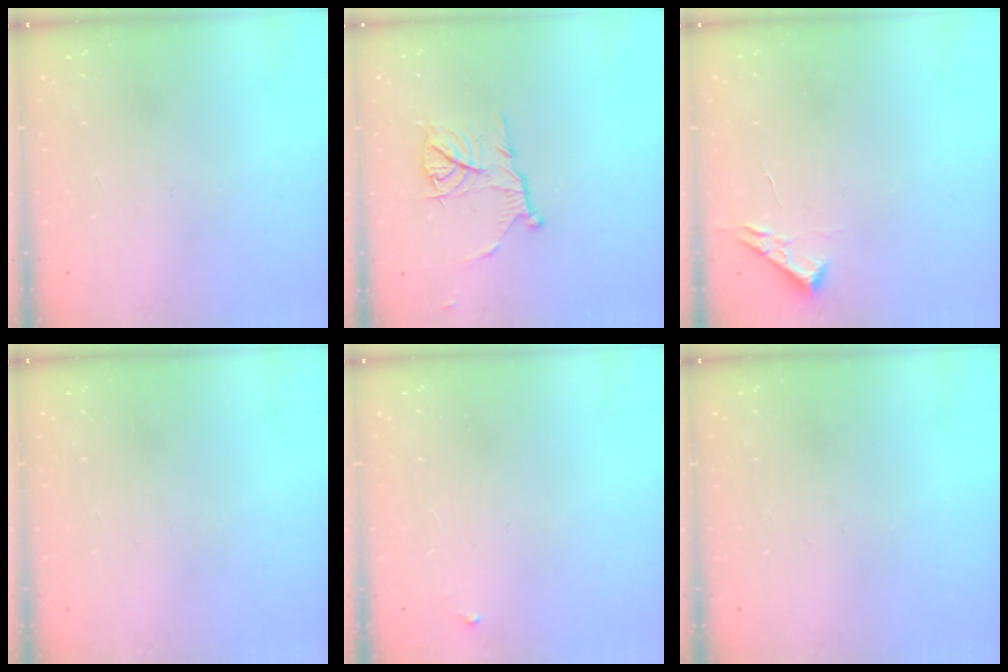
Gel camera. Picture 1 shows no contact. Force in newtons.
{"total": 10.3, "press": 10.3, "slide": 0.6}
{"total": 3.1, "press": 3.0, "slide": 0.4}
{"total": 0.0}
{"total": 2.2, "press": 2.2, "slide": 0.1}
{"total": 0.0}